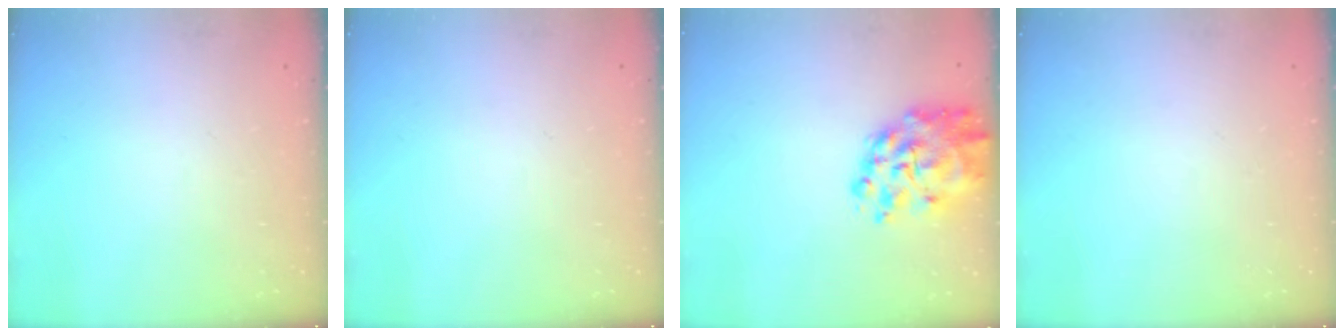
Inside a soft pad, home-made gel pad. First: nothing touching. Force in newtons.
{"total": 0.0}
{"total": 9.9, "press": 9.5, "slide": 2.8}
{"total": 0.0}